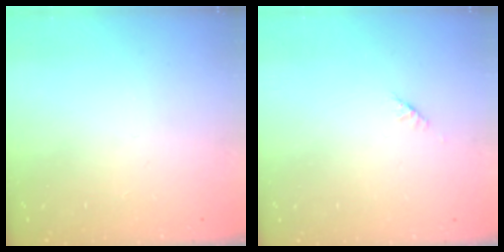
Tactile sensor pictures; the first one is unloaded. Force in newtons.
{"total": 1.4, "press": 1.3, "slide": 0.5}